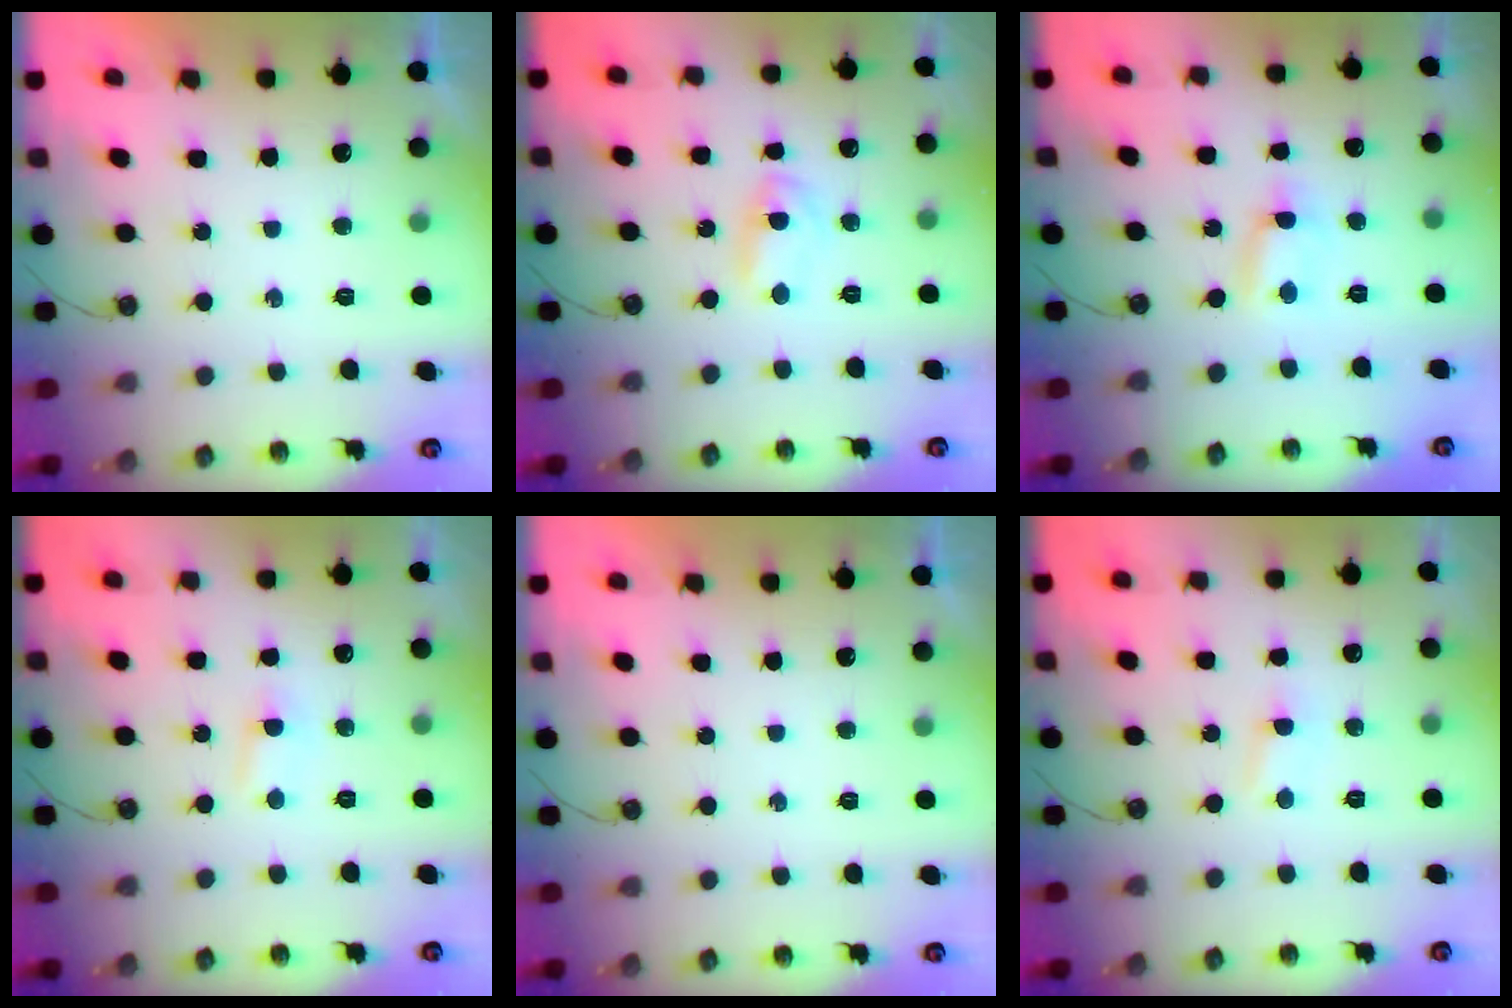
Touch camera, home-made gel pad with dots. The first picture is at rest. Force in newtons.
{"total": 2.9, "press": 2.9, "slide": 0.2}
{"total": 1.6, "press": 1.5, "slide": 0.6}
{"total": 2.8, "press": 2.7, "slide": 0.6}
{"total": 0.0}
{"total": 1.5, "press": 1.4, "slide": 0.2}